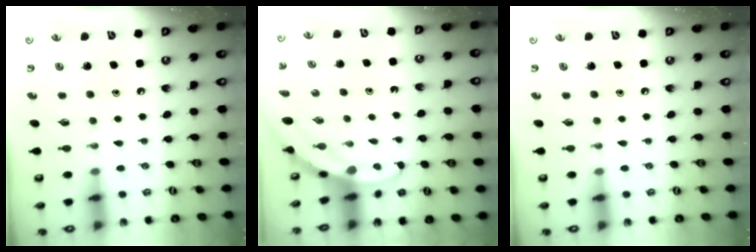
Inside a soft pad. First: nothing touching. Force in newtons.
{"total": 2.9, "press": 2.9, "slide": 0.2}
{"total": 0.0}